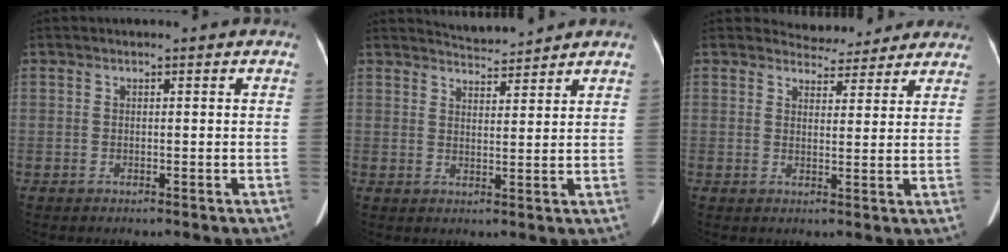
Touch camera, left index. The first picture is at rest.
{"total": 4.4, "force": [4.4, 0.0, 0.0], "torque": [-0.010, 0.007, 0.070]}
{"total": 6.0, "force": [5.6, 2.1, -0.2], "torque": [0.009, 0.006, 0.062]}